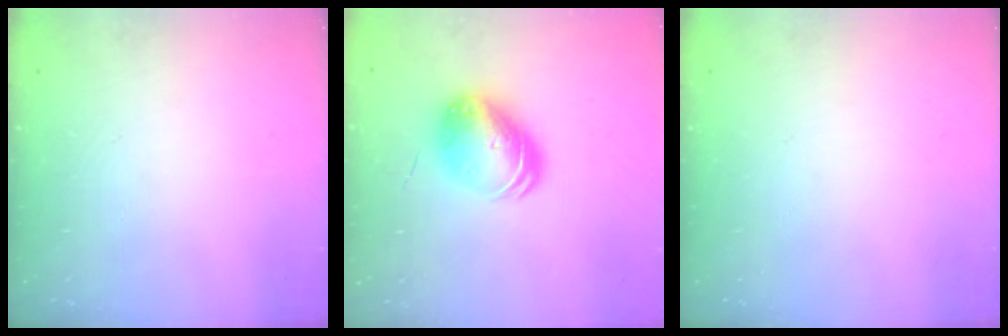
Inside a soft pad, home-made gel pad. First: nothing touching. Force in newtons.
{"total": 10.9, "press": 10.7, "slide": 2.0}
{"total": 0.0}